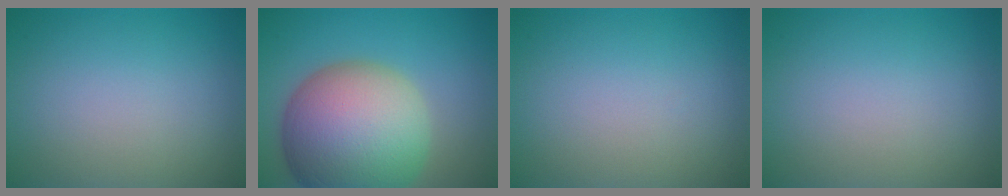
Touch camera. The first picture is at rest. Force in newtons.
{"total": 15.0, "press": 14.9, "slide": 0.9}
{"total": 0.0}
{"total": 0.0}